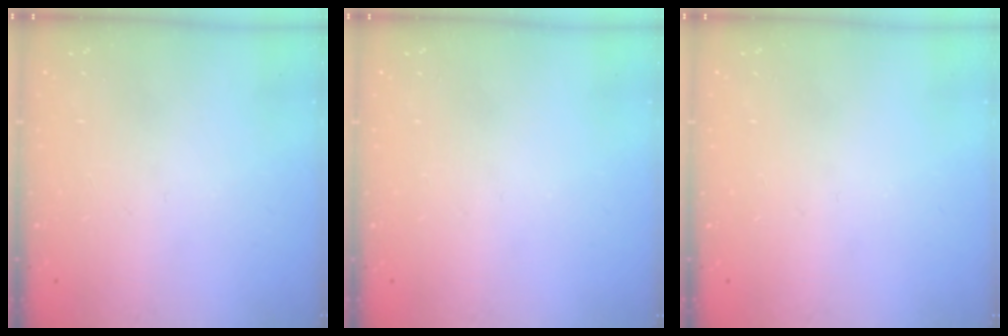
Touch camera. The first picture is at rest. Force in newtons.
{"total": 0.0}
{"total": 0.0}